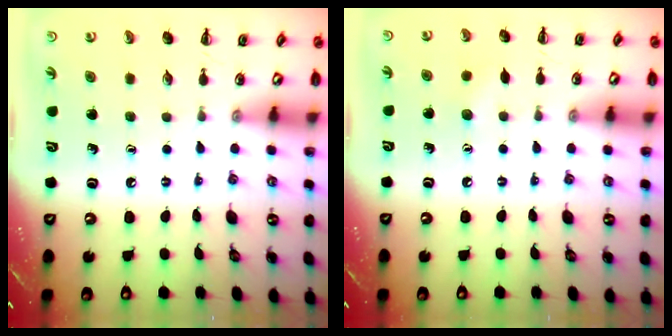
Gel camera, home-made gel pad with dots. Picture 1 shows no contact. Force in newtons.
{"total": 3.9, "press": 3.7, "slide": 1.0}